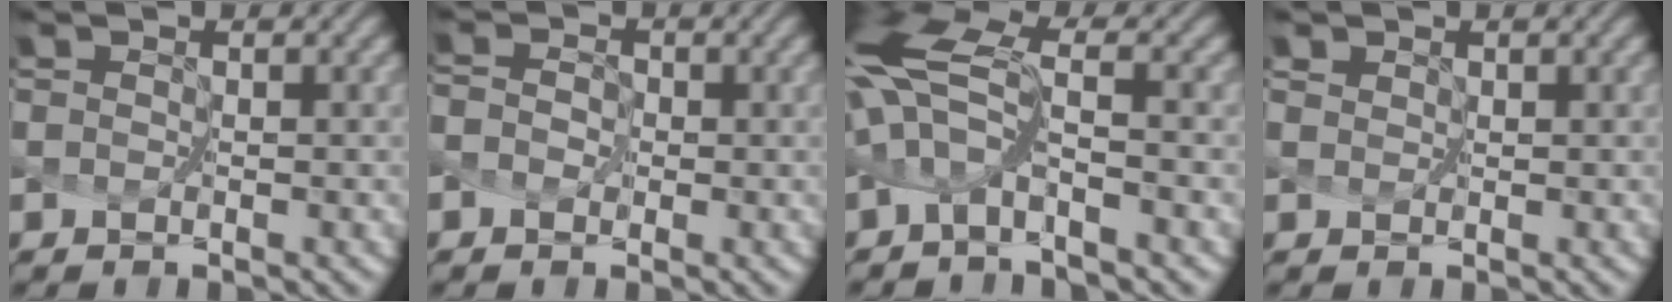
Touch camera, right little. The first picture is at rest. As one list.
[{"total": 1.9, "force": [-0.1, 1.6, 1.0], "torque": [-0.012, 0.006, -0.008]}, {"total": 5.4, "force": [-0.4, 1.8, 5.1], "torque": [-0.098, 0.012, -0.019]}, {"total": 0.6, "force": [0.4, 0.4, 0.0], "torque": [0.005, 0.000, 0.007]}]